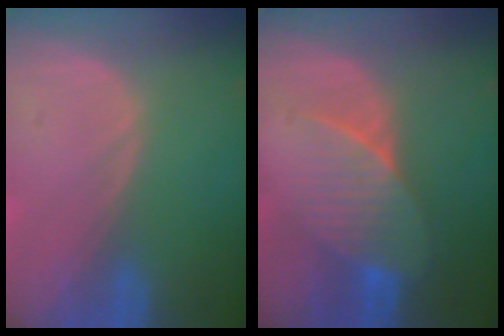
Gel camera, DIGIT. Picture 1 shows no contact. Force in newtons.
{"total": 7.3, "press": 6.8, "slide": 2.8}